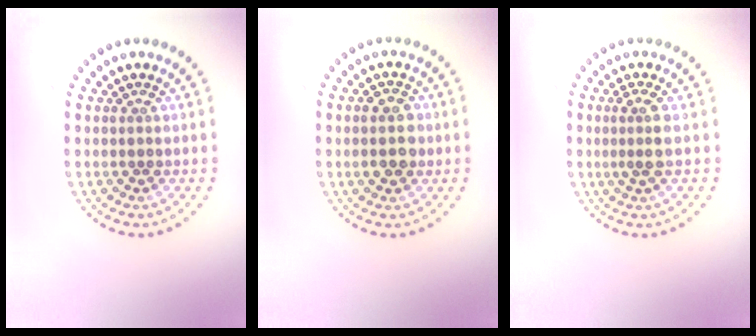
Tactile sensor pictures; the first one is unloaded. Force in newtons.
{"total": 2.9, "press": 2.9, "slide": 0.1}
{"total": 1.9, "press": 1.6, "slide": 1.0}